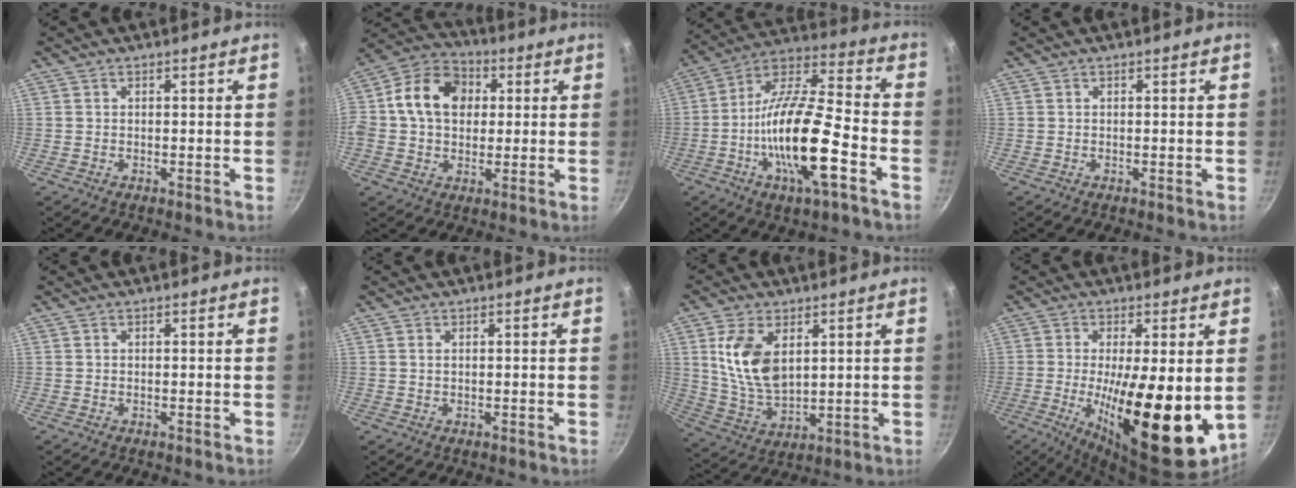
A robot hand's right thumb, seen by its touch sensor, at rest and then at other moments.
{"total": 14.6, "force": [2.1, 11.3, 9.0], "torque": [-0.136, 0.024, 0.014]}
{"total": 20.2, "force": [-6.8, 6.3, 18.0], "torque": [-0.319, 0.034, -0.136]}
{"total": 0.0}
{"total": 0.0}
{"total": 0.6, "force": [0.2, 0.3, 0.5], "torque": [-0.009, 0.001, 0.006]}
{"total": 12.4, "force": [3.7, 7.1, 9.4], "torque": [-0.170, -0.026, 0.084]}
{"total": 20.7, "force": [-1.4, 6.9, 19.5], "torque": [-0.291, -0.028, -0.016]}